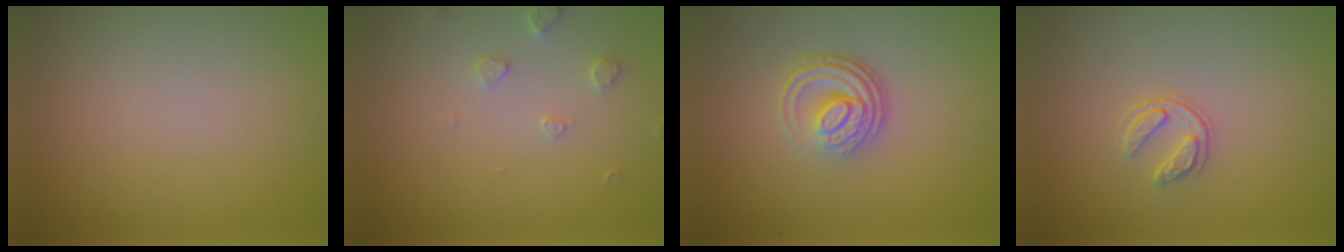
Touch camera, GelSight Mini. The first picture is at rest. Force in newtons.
{"total": 1.5, "press": 1.5, "slide": 0.3}
{"total": 4.1, "press": 2.7, "slide": 3.1}
{"total": 1.7, "press": 1.1, "slide": 1.3}